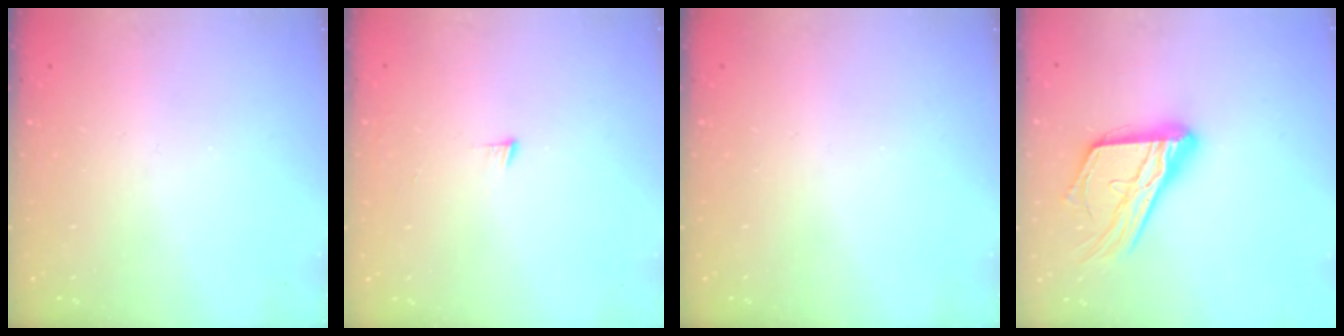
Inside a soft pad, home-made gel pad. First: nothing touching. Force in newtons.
{"total": 3.2, "press": 3.2, "slide": 0.4}
{"total": 0.0}
{"total": 17.9, "press": 17.8, "slide": 1.5}